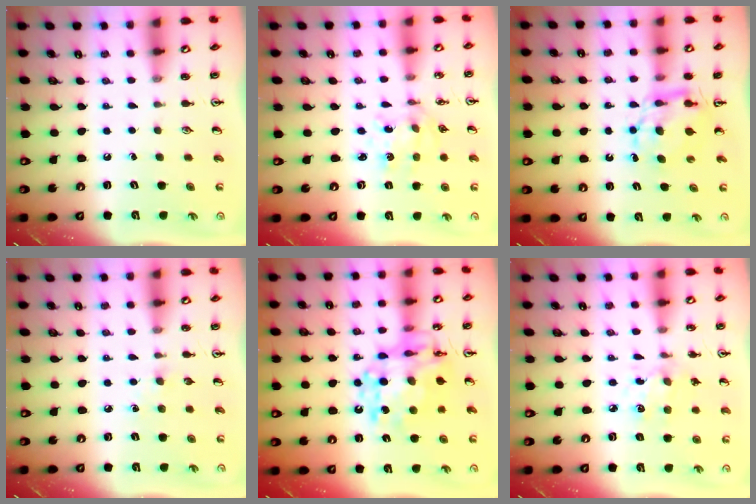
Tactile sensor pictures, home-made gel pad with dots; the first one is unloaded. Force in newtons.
{"total": 2.9, "press": 2.7, "slide": 1.0}
{"total": 6.4, "press": 6.4, "slide": 0.1}
{"total": 3.6, "press": 3.6, "slide": 0.5}
{"total": 14.9, "press": 14.8, "slide": 1.3}
{"total": 2.6, "press": 2.4, "slide": 0.9}